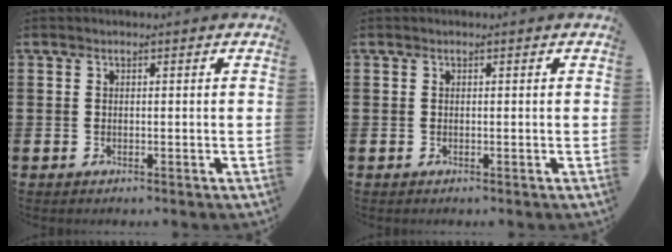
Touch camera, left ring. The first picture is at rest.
{"total": 0.0}